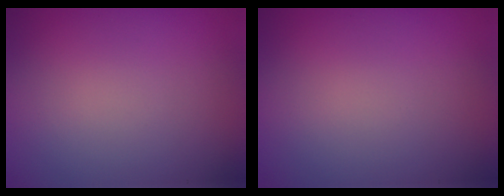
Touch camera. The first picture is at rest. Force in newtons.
{"total": 0.0}